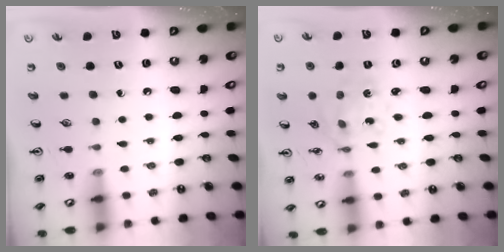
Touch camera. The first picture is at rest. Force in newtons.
{"total": 2.9, "press": 2.7, "slide": 1.0}